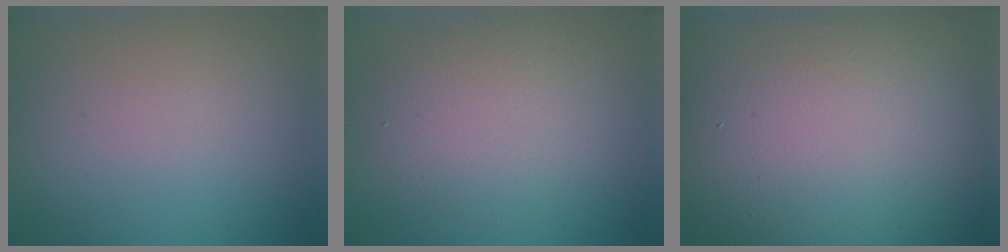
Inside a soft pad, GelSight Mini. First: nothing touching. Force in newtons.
{"total": 3.8, "press": 3.8, "slide": 0.2}
{"total": 19.8, "press": 19.8, "slide": 1.2}